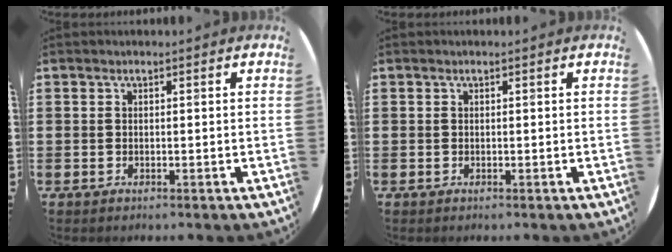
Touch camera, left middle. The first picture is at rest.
{"total": 0.0}